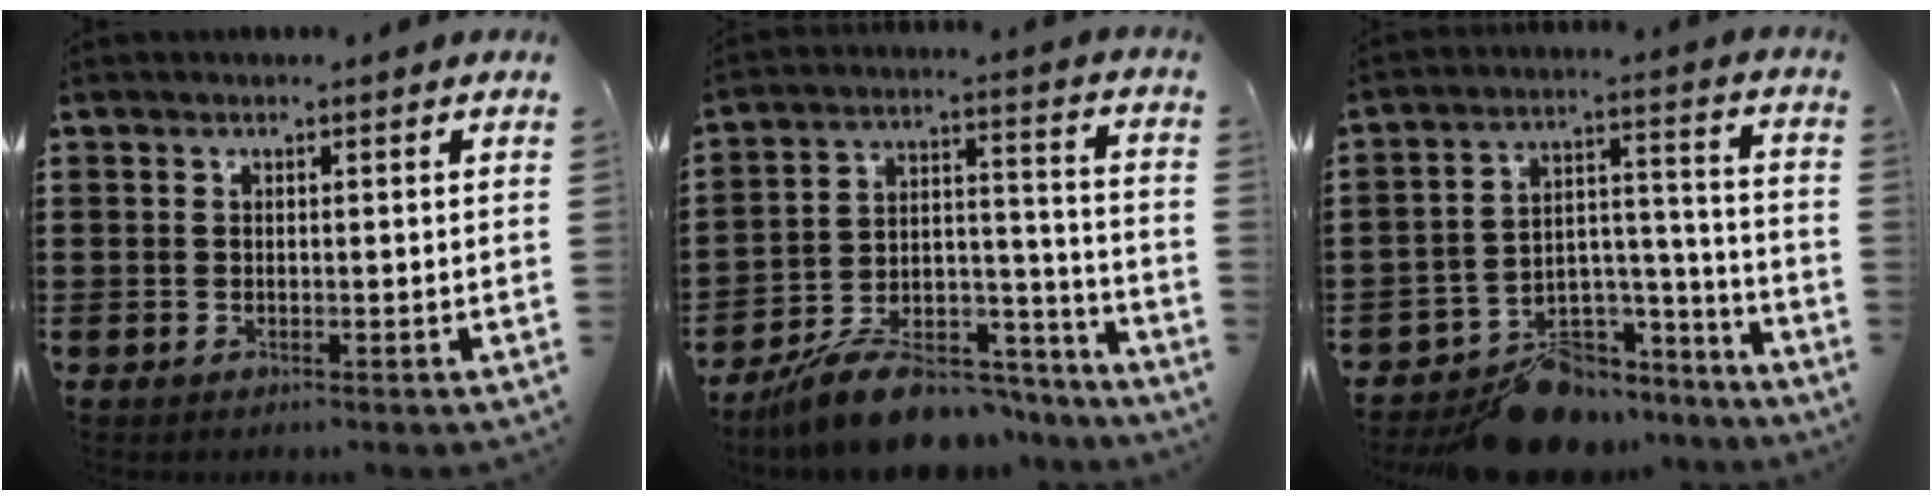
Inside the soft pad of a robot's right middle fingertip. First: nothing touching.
{"total": 11.0, "force": [-9.1, 4.0, 4.7], "torque": [-0.076, 0.045, -0.168]}
{"total": 10.3, "force": [-9.1, 4.3, 2.0], "torque": [-0.020, 0.044, -0.163]}